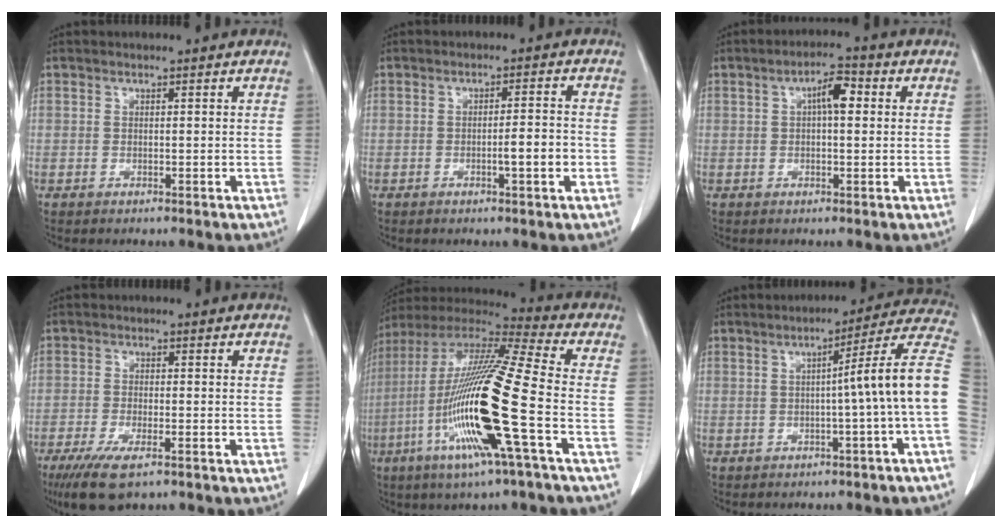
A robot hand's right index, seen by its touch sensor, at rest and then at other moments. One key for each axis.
{"total": 3.9, "fx": -1.2, "fy": 0.2, "fz": 3.7, "tx": -0.054, "ty": 0.000, "tz": -0.018}
{"total": 4.5, "fx": 1.0, "fy": 1.3, "fz": 4.1, "tx": -0.071, "ty": 0.015, "tz": 0.013}
{"total": 6.9, "fx": -4.4, "fy": 1.6, "fz": 5.0, "tx": -0.094, "ty": -0.017, "tz": -0.072}
{"total": 22.0, "fx": -6.0, "fy": 0.2, "fz": 21.2, "tx": -0.438, "ty": -0.025, "tz": -0.125}
{"total": 10.8, "fx": -1.2, "fy": -2.2, "fz": 10.5, "tx": -0.125, "ty": 0.023, "tz": -0.022}